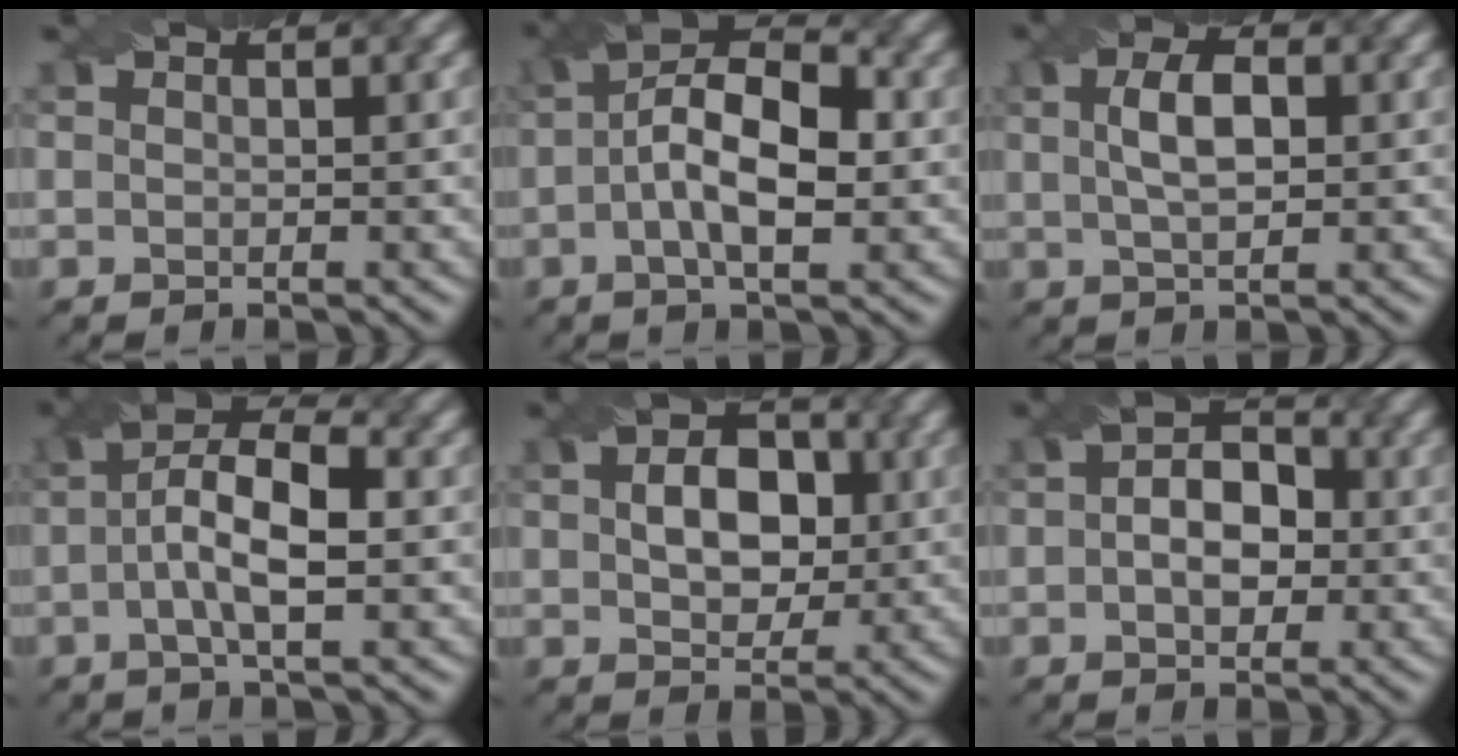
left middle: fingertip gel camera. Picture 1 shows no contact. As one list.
[{"total": 7.2, "force": [-1.0, 3.3, 6.3], "torque": [-0.103, 0.021, -0.010]}, {"total": 3.0, "force": [0.1, 1.6, 2.5], "torque": [-0.044, 0.007, 0.015]}, {"total": 5.8, "force": [-0.9, 2.1, 5.3], "torque": [-0.092, 0.015, -0.005]}, {"total": 4.4, "force": [0.0, 3.4, 2.8], "torque": [-0.043, 0.005, 0.008]}, {"total": 4.1, "force": [-0.7, 3.0, 2.8], "torque": [-0.030, 0.008, -0.003]}]